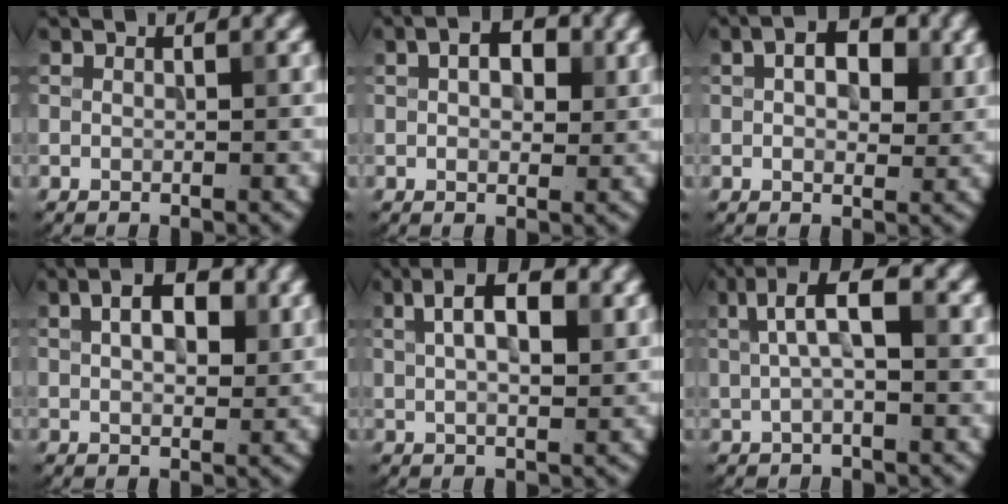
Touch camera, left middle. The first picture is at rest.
{"total": 3.5, "force": [1.1, 2.0, 2.7], "torque": [-0.035, 0.002, 0.014]}
{"total": 4.1, "force": [1.2, 2.4, 3.2], "torque": [-0.042, 0.000, 0.018]}
{"total": 4.5, "force": [1.5, 2.4, 3.5], "torque": [-0.048, 0.003, 0.022]}
{"total": 5.3, "force": [2.0, 2.2, 4.4], "torque": [-0.075, 0.006, 0.030]}
{"total": 4.3, "force": [1.1, 1.3, 4.0], "torque": [-0.074, 0.010, 0.015]}